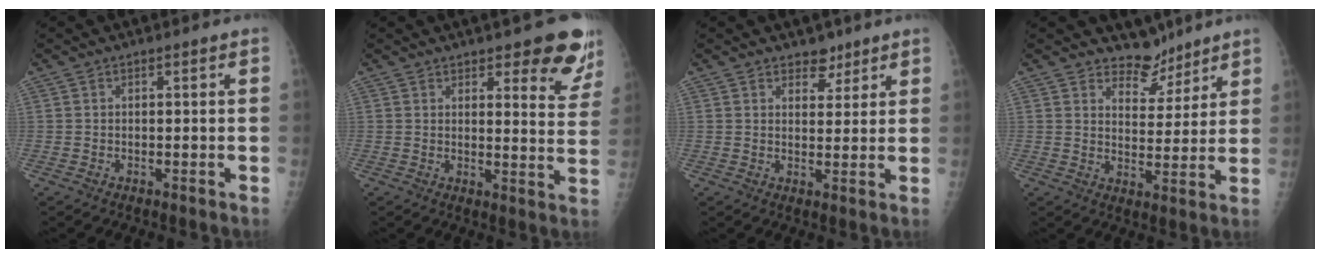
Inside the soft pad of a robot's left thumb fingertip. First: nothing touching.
{"total": 9.8, "force": [6.9, 3.4, 6.0], "torque": [-0.029, -0.044, 0.077]}
{"total": 3.7, "force": [2.8, 2.3, 0.9], "torque": [0.008, -0.019, 0.043]}
{"total": 6.6, "force": [5.7, 3.3, 0.6], "torque": [0.023, -0.048, 0.099]}